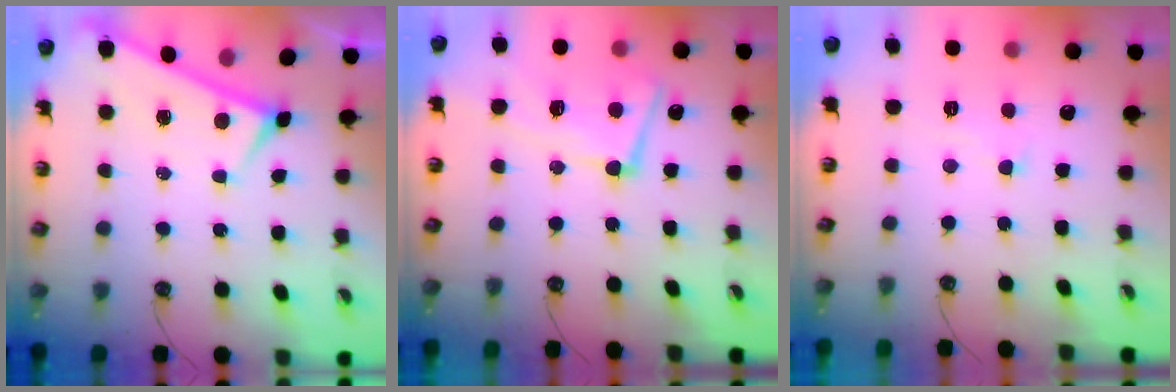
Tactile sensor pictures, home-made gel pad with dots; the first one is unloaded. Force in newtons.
{"total": 10.6, "press": 10.4, "slide": 1.8}
{"total": 2.2, "press": 2.2, "slide": 0.6}